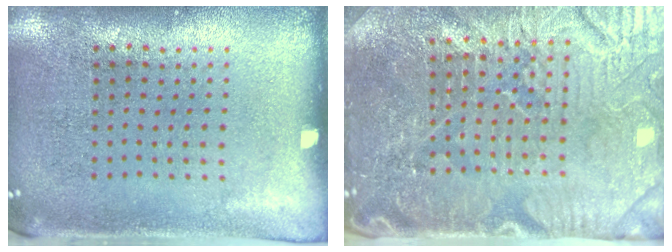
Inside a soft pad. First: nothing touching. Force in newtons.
{"total": 4.9, "press": 4.6, "slide": 1.6}